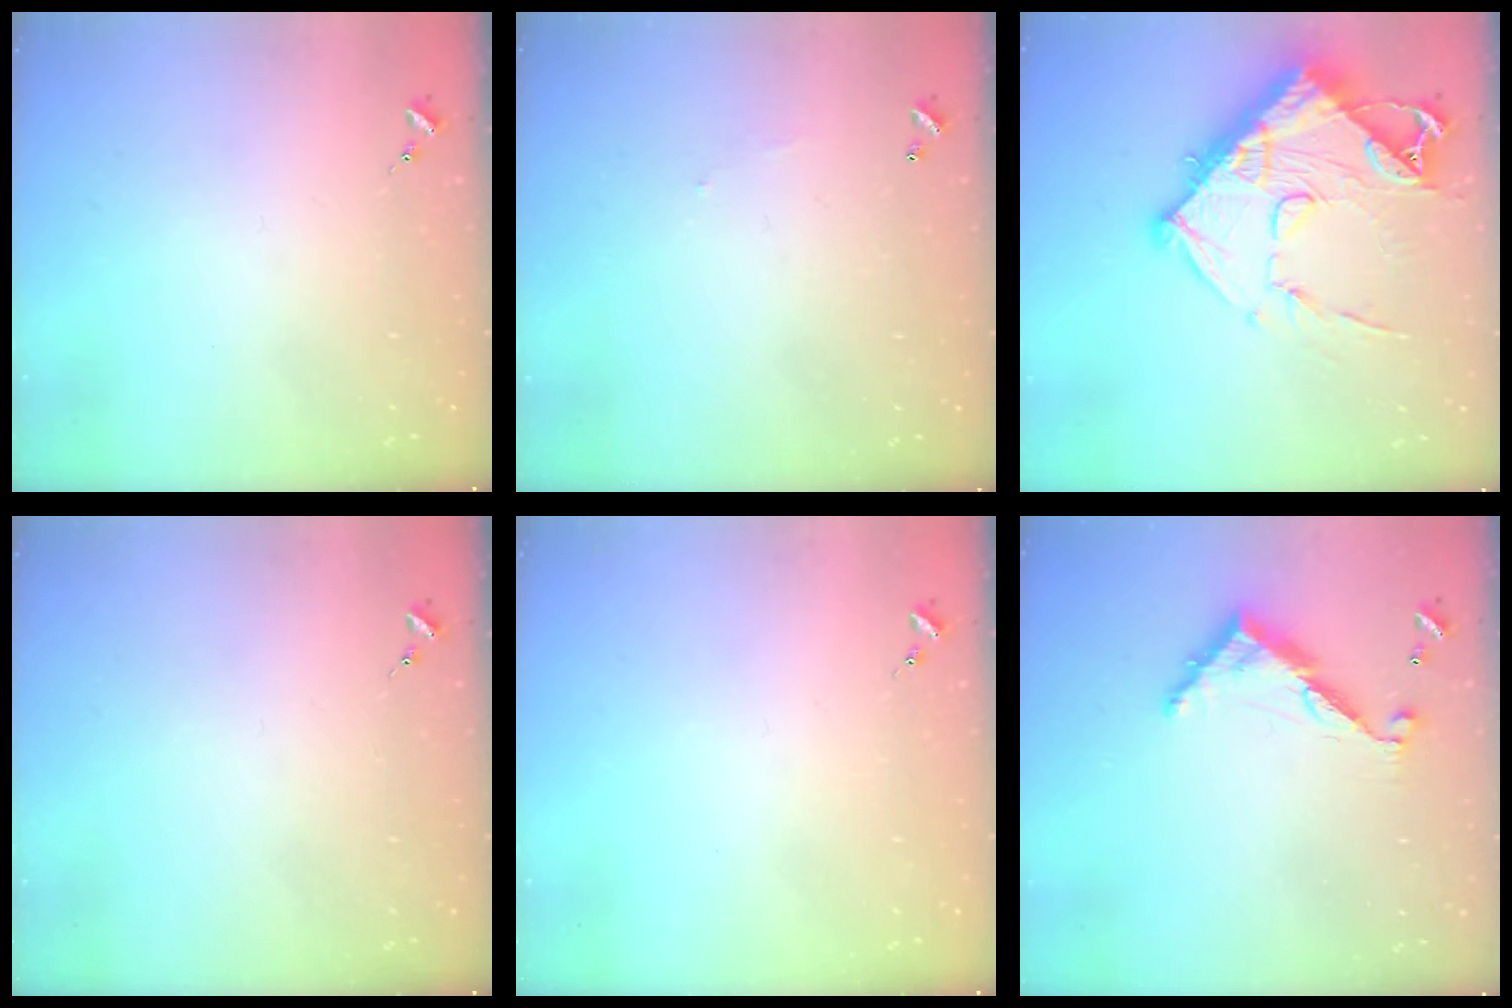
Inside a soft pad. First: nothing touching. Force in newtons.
{"total": 3.7, "press": 3.7, "slide": 0.2}
{"total": 17.9, "press": 17.8, "slide": 2.0}
{"total": 0.0}
{"total": 0.0}
{"total": 9.2, "press": 9.2, "slide": 0.6}